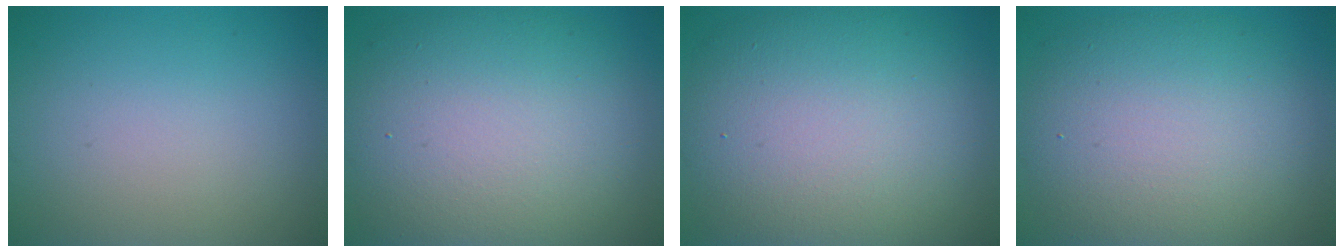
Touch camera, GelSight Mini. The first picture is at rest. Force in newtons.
{"total": 12.5, "press": 12.5, "slide": 1.0}
{"total": 12.8, "press": 12.8, "slide": 0.9}
{"total": 10.2, "press": 10.2, "slide": 0.7}